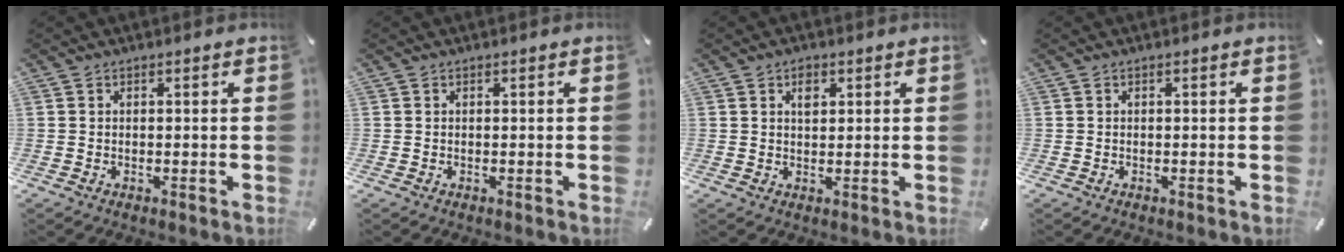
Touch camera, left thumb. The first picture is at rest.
{"total": 0.0}
{"total": 2.7, "force": [1.2, 1.8, 1.6], "torque": [-0.020, -0.004, 0.018]}
{"total": 0.0}